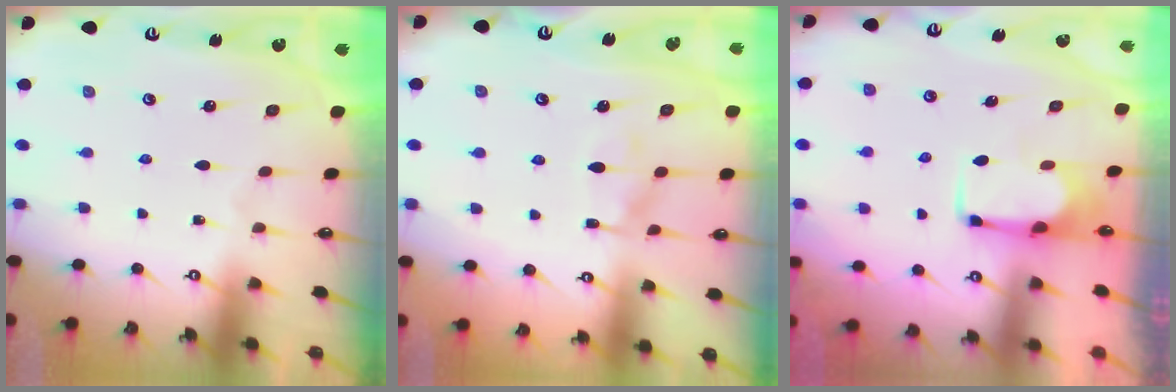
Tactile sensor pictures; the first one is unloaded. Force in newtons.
{"total": 7.6, "press": 7.5, "slide": 0.7}
{"total": 1.8, "press": 1.7, "slide": 0.5}